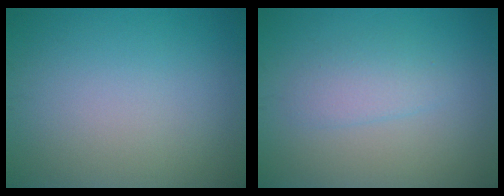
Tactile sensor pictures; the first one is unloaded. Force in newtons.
{"total": 2.0, "press": 1.9, "slide": 0.1}